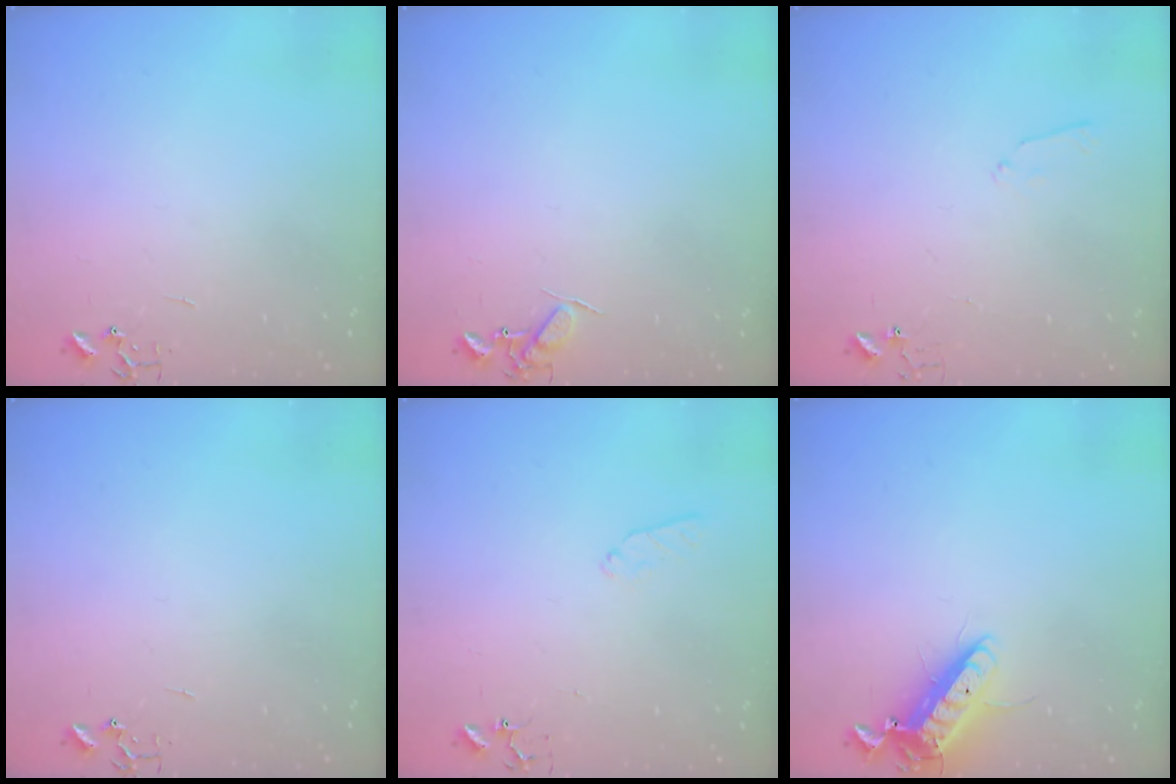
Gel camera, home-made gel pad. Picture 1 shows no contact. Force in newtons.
{"total": 7.2, "press": 7.2, "slide": 0.9}
{"total": 5.0, "press": 5.0, "slide": 0.7}
{"total": 0.0}
{"total": 6.6, "press": 6.5, "slide": 0.6}
{"total": 13.1, "press": 12.9, "slide": 2.5}